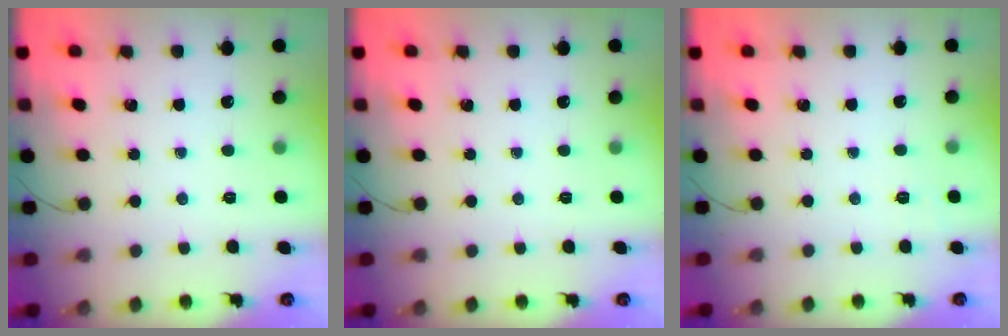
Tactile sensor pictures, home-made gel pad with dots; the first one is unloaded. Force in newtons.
{"total": 0.0}
{"total": 6.5, "press": 6.3, "slide": 1.7}